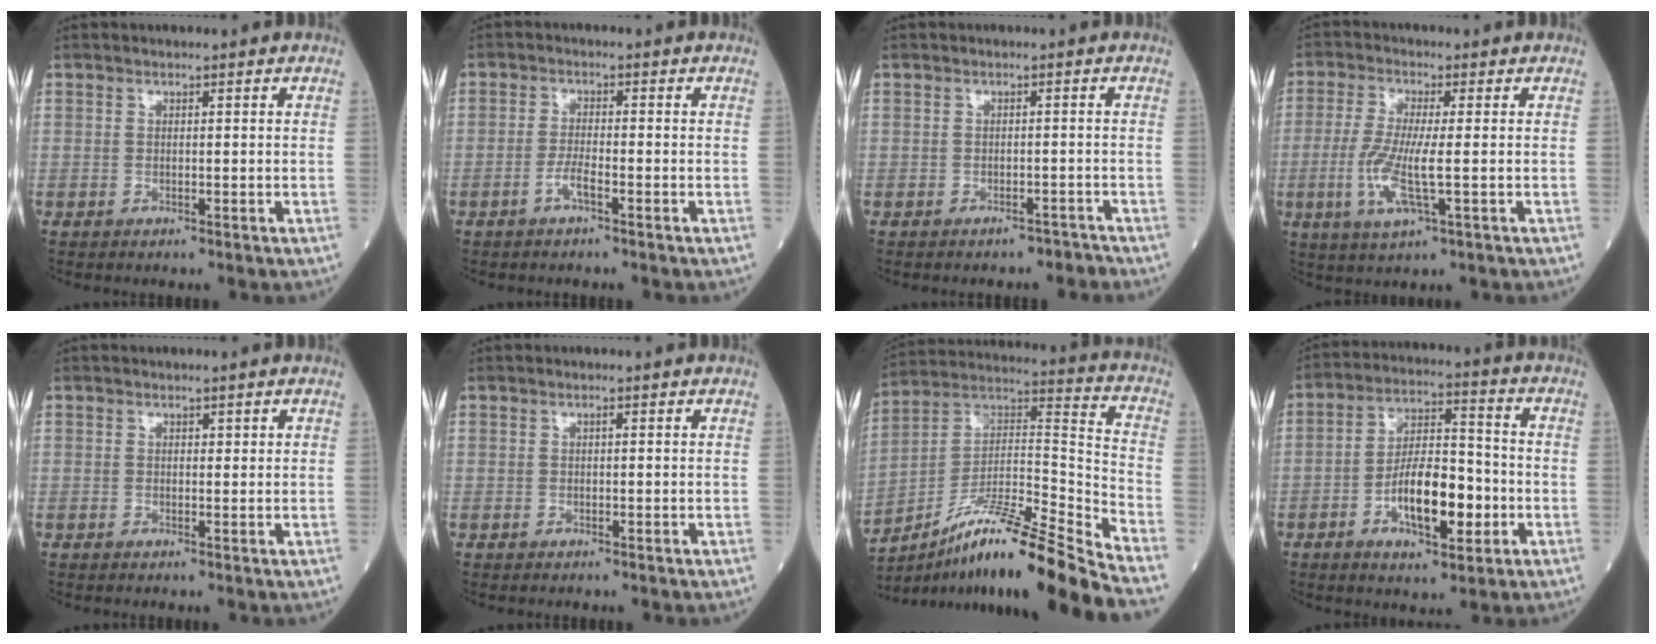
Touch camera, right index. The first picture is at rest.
{"total": 2.6, "force": [-1.4, 0.1, 2.1], "torque": [-0.045, -0.001, -0.031]}
{"total": 1.8, "force": [-1.7, 0.4, 0.1], "torque": [0.002, 0.000, -0.022]}
{"total": 7.8, "force": [-1.5, 0.8, 7.6], "torque": [-0.170, -0.016, -0.034]}
{"total": 0.6, "force": [0.4, 0.4, 0.3], "torque": [0.001, 0.001, 0.004]}
{"total": 0.0}
{"total": 21.2, "force": [-16.6, -1.5, 13.2], "torque": [-0.216, 0.005, -0.294]}
{"total": 11.5, "force": [-3.6, 4.0, 10.1], "torque": [-0.181, 0.012, -0.062]}